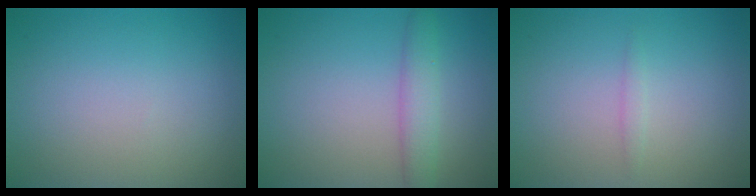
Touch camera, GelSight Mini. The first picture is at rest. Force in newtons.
{"total": 2.7, "press": 2.7, "slide": 0.2}
{"total": 0.7, "press": 0.7, "slide": 0.1}